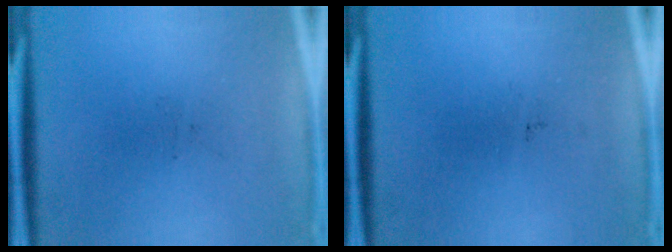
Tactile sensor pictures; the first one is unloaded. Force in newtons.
{"total": 0.0}